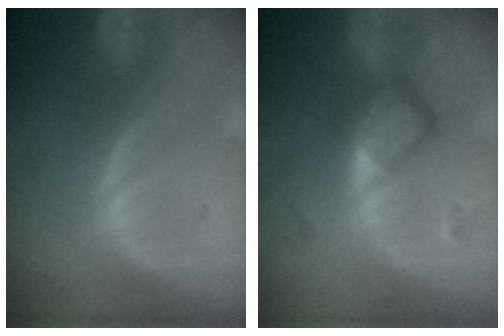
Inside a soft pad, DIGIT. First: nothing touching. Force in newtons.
{"total": 5.9, "press": 5.1, "slide": 2.9}